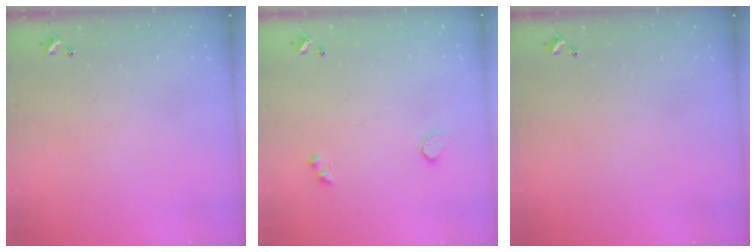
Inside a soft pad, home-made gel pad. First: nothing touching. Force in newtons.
{"total": 1.9, "press": 1.5, "slide": 1.1}
{"total": 0.0}